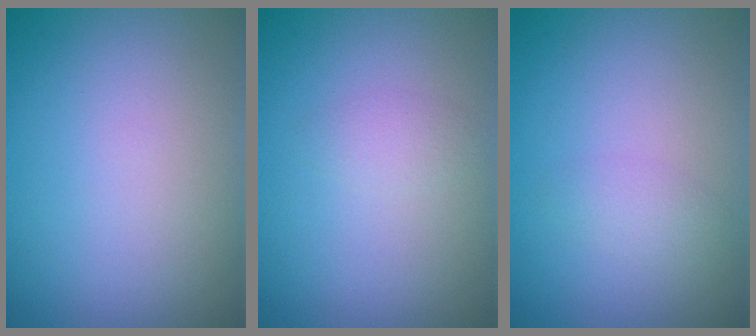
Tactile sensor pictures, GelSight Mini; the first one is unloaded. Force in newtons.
{"total": 1.2, "press": 1.2, "slide": 0.1}
{"total": 1.2, "press": 1.2, "slide": 0.1}